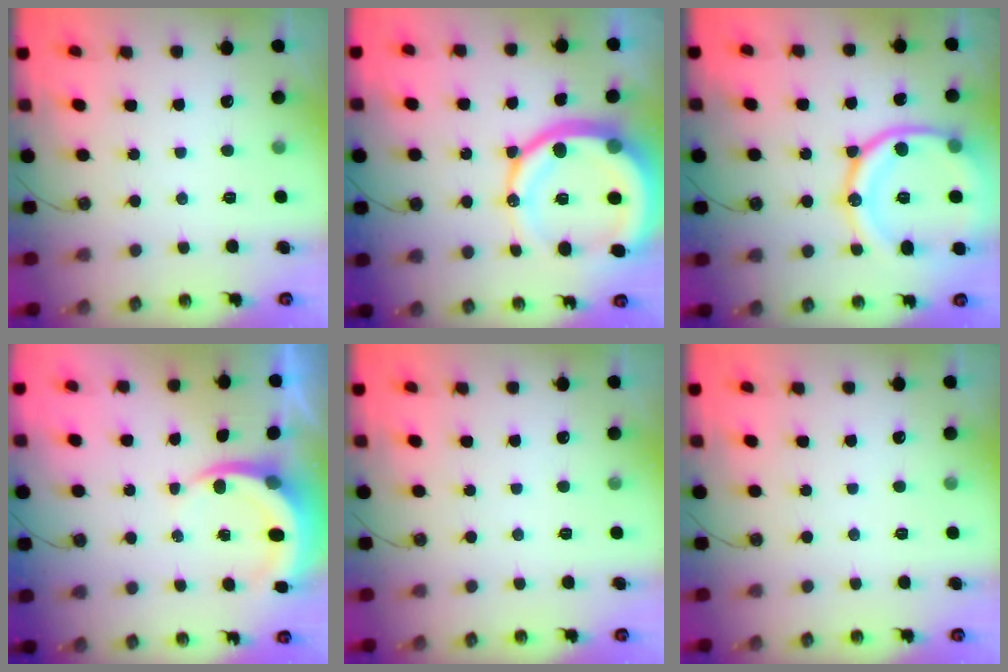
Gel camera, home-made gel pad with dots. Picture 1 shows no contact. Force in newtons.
{"total": 22.5, "press": 22.4, "slide": 2.6}
{"total": 22.3, "press": 22.2, "slide": 2.3}
{"total": 4.8, "press": 4.8, "slide": 0.1}
{"total": 0.0}
{"total": 0.0}